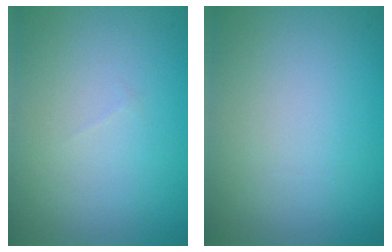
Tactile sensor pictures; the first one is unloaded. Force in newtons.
{"total": 0.0}